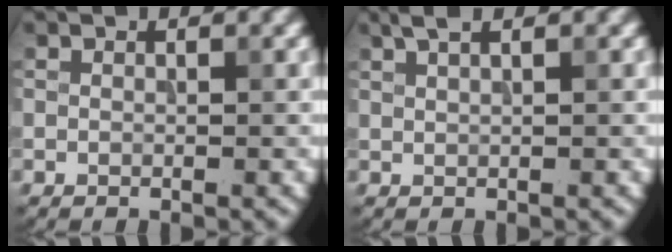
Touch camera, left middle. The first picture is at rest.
{"total": 1.7, "force": [1.2, 0.4, 1.1], "torque": [-0.017, 0.001, 0.017]}